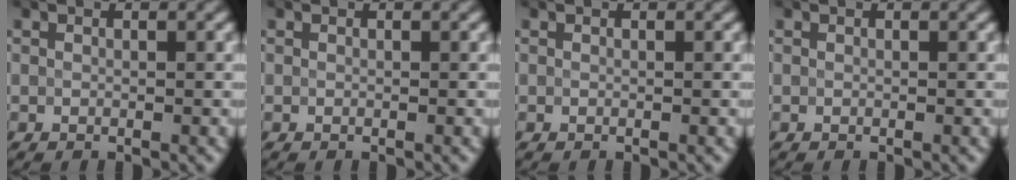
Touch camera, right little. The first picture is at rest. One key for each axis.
{"total": 0.0}
{"total": 0.0}
{"total": 0.0}